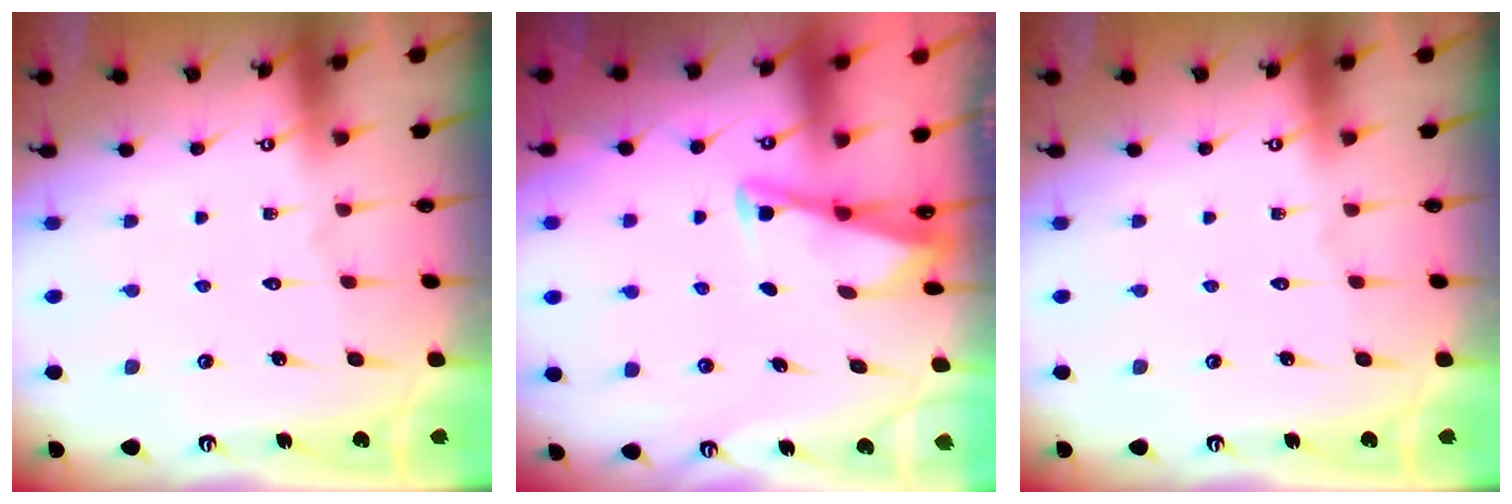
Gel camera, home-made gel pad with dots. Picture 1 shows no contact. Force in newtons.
{"total": 2.9, "press": 2.9, "slide": 0.3}
{"total": 0.0}